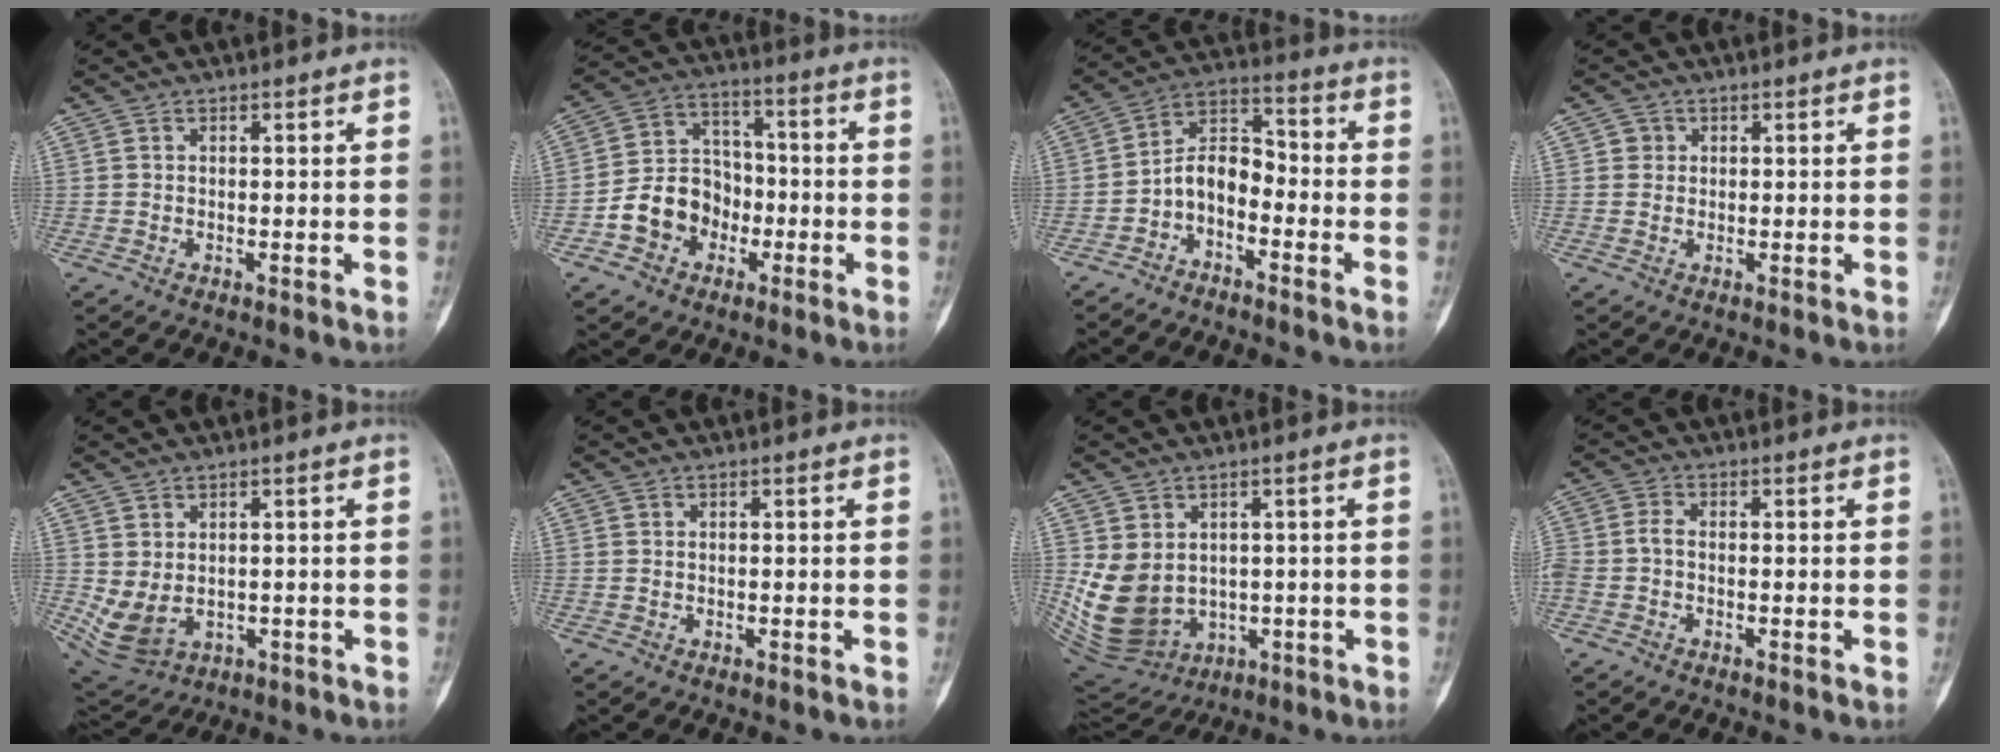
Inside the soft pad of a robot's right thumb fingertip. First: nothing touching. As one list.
[{"total": 11.4, "force": [-3.9, 9.5, 5.0], "torque": [-0.052, 0.046, -0.071]}, {"total": 8.1, "force": [-3.5, 4.9, 5.4], "torque": [-0.084, 0.062, -0.077]}, {"total": 1.6, "force": [0.4, 1.6, 0.2], "torque": [0.006, 0.002, 0.002]}, {"total": 7.0, "force": [-0.2, 5.0, 4.9], "torque": [-0.093, -0.002, 0.021]}, {"total": 0.0}, {"total": 12.6, "force": [-0.4, 10.3, 7.3], "torque": [-0.127, -0.001, 0.030]}, {"total": 3.0, "force": [-1.1, 1.6, 2.3], "torque": [-0.066, 0.008, -0.027]}]